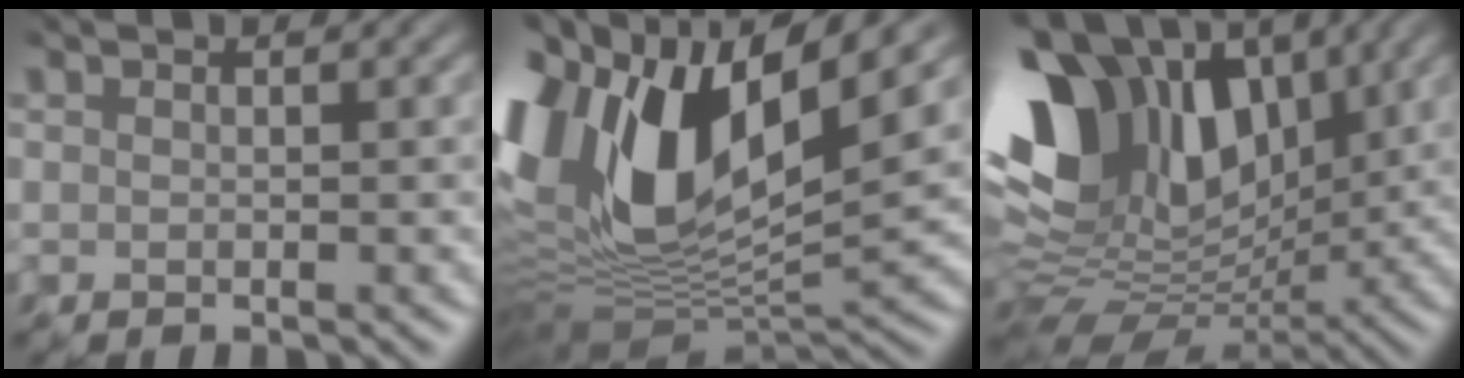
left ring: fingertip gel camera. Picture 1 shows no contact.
{"total": 15.3, "force": [3.5, 7.6, 12.8], "torque": [-0.266, 0.005, 0.059]}
{"total": 13.4, "force": [4.2, 8.8, 9.3], "torque": [-0.184, 0.013, 0.072]}